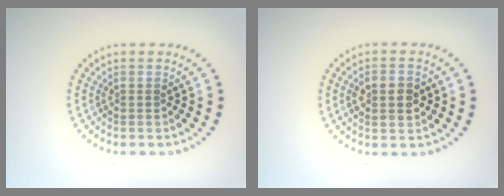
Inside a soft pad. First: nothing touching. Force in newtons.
{"total": 2.7, "press": 2.7, "slide": 0.1}